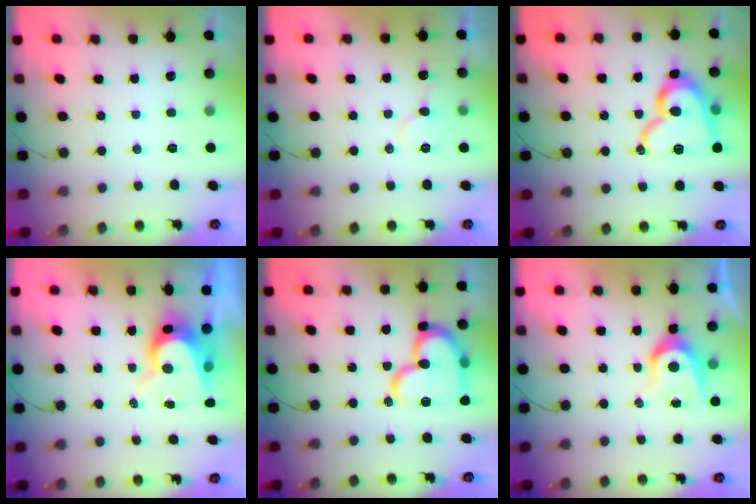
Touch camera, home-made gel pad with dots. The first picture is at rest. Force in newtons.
{"total": 7.6, "press": 7.6, "slide": 0.6}
{"total": 16.5, "press": 16.5, "slide": 1.4}
{"total": 8.5, "press": 8.5, "slide": 0.7}
{"total": 19.4, "press": 19.3, "slide": 1.9}
{"total": 7.5, "press": 7.5, "slide": 0.4}